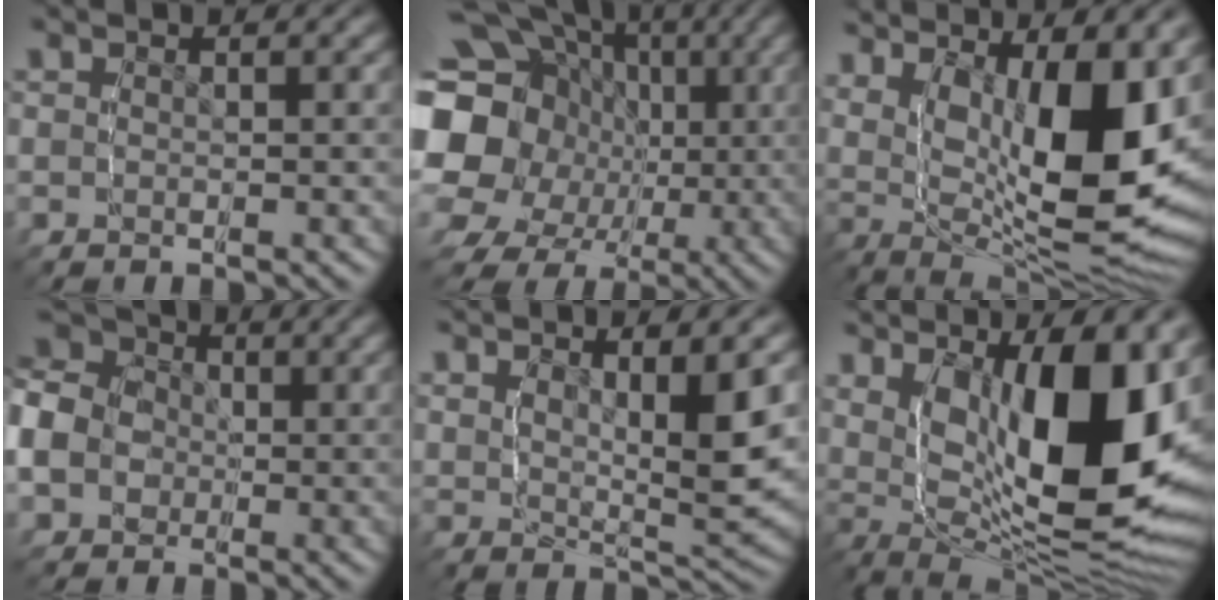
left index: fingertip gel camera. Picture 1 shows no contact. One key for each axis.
{"total": 14.3, "fx": 0.1, "fy": 12.2, "fz": 7.6, "tx": -0.149, "ty": -0.039, "tz": 0.008}
{"total": 15.8, "fx": 2.4, "fy": 8.5, "fz": 13.1, "tx": -0.214, "ty": -0.024, "tz": 0.049}
{"total": 13.0, "fx": 1.5, "fy": 11.4, "fz": 6.1, "tx": -0.145, "ty": -0.005, "tz": 0.007}
{"total": 7.2, "fx": 2.9, "fy": 2.1, "fz": 6.2, "tx": -0.092, "ty": -0.006, "tz": 0.057}
{"total": 18.6, "fx": 1.4, "fy": 10.5, "fz": 15.3, "tx": -0.270, "ty": -0.030, "tz": 0.039}